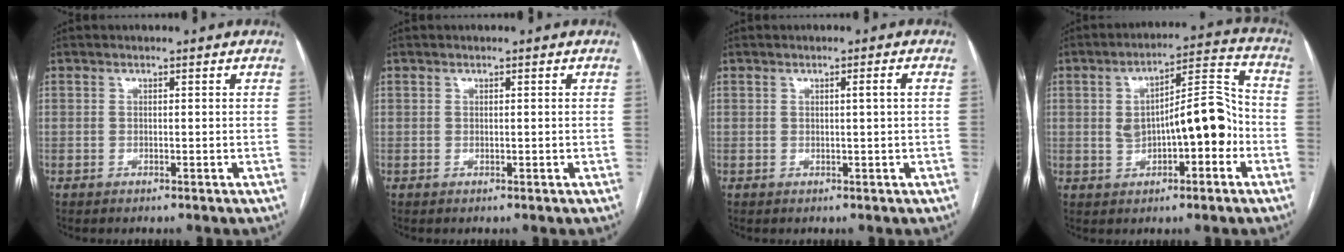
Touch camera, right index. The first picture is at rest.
{"total": 0.0}
{"total": 1.0, "force": [0.0, -0.2, 0.9], "torque": [-0.015, 0.002, 0.000]}
{"total": 11.5, "force": [-1.4, 3.9, 10.7], "torque": [-0.169, 0.041, -0.010]}